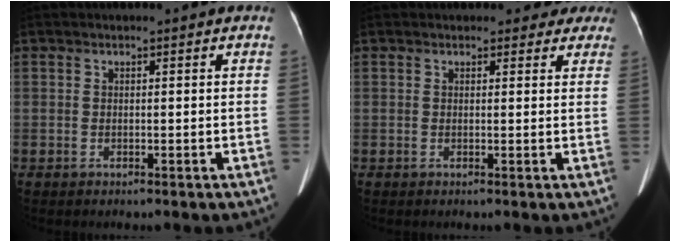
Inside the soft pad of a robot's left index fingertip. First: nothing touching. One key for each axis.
{"total": 4.6, "fx": 4.0, "fy": 2.3, "fz": 0.2, "tx": 0.024, "ty": -0.006, "tz": 0.023}